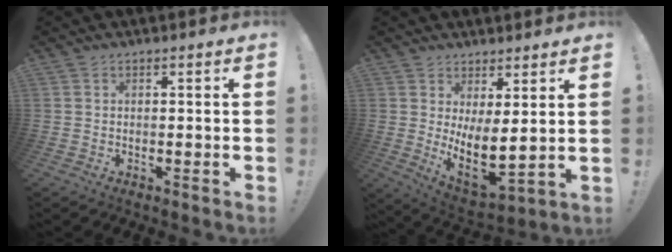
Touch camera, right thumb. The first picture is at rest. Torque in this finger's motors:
{"motor_torque": [2.24, 2.14, 1.92, -0.43, 0.62]}